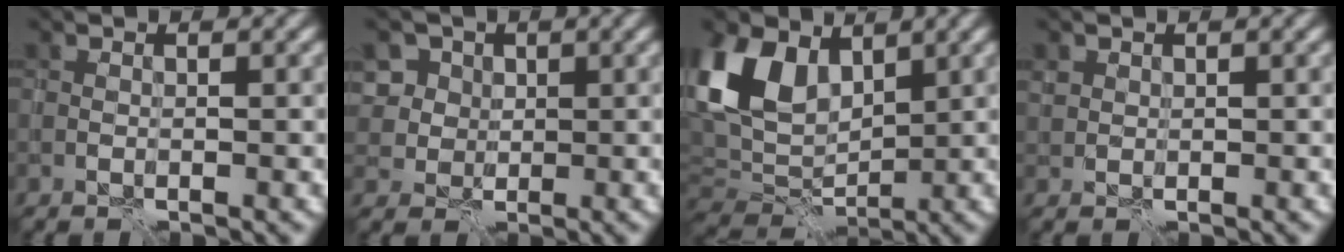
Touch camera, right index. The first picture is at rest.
{"total": 6.0, "force": [2.5, 5.1, 2.0], "torque": [-0.043, 0.010, 0.037]}
{"total": 8.5, "force": [2.9, 5.5, 5.8], "torque": [-0.136, 0.000, 0.049]}
{"total": 0.9, "force": [0.6, 0.7, 0.0], "torque": [-0.003, -0.001, 0.014]}